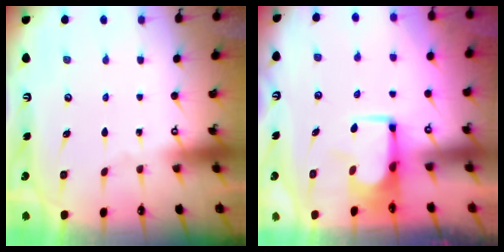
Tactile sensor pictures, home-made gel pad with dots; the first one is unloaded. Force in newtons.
{"total": 2.0, "press": 2.0, "slide": 0.2}